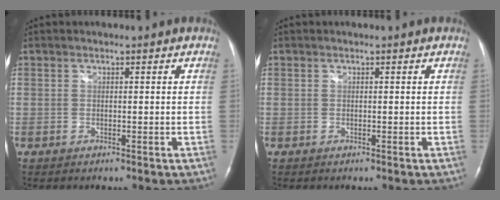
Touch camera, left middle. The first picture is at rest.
{"total": 0.0}